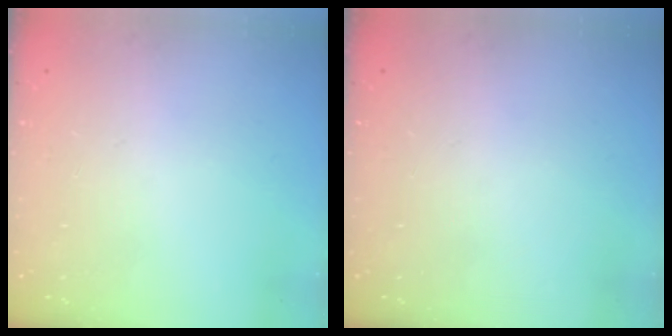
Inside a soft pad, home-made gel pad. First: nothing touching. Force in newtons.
{"total": 0.0}